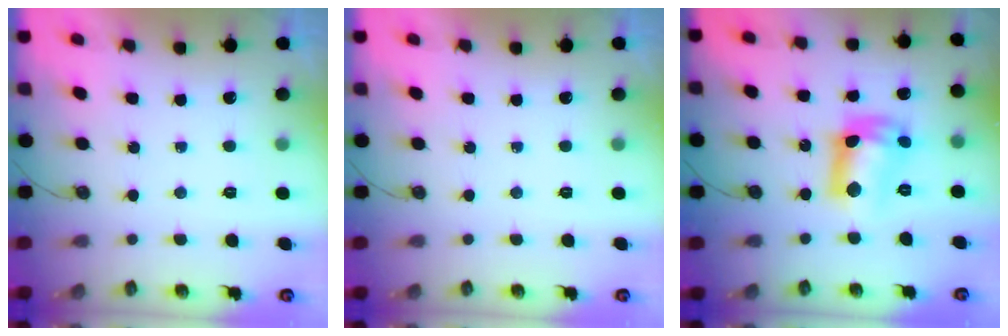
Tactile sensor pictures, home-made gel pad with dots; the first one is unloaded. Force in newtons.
{"total": 0.0}
{"total": 11.7, "press": 11.7, "slide": 1.1}